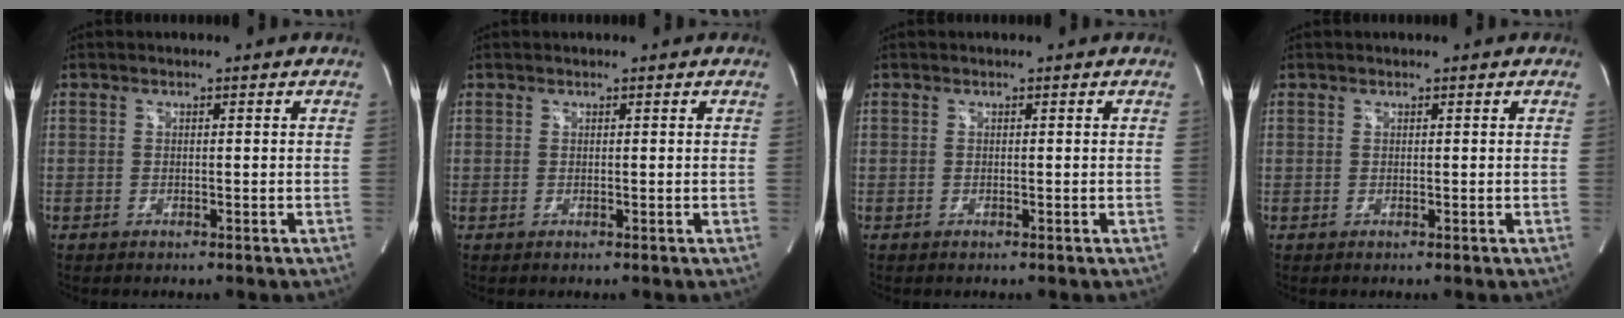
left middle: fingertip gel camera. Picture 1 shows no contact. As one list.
[{"total": 0.0}, {"total": 0.0}, {"total": 0.0}]